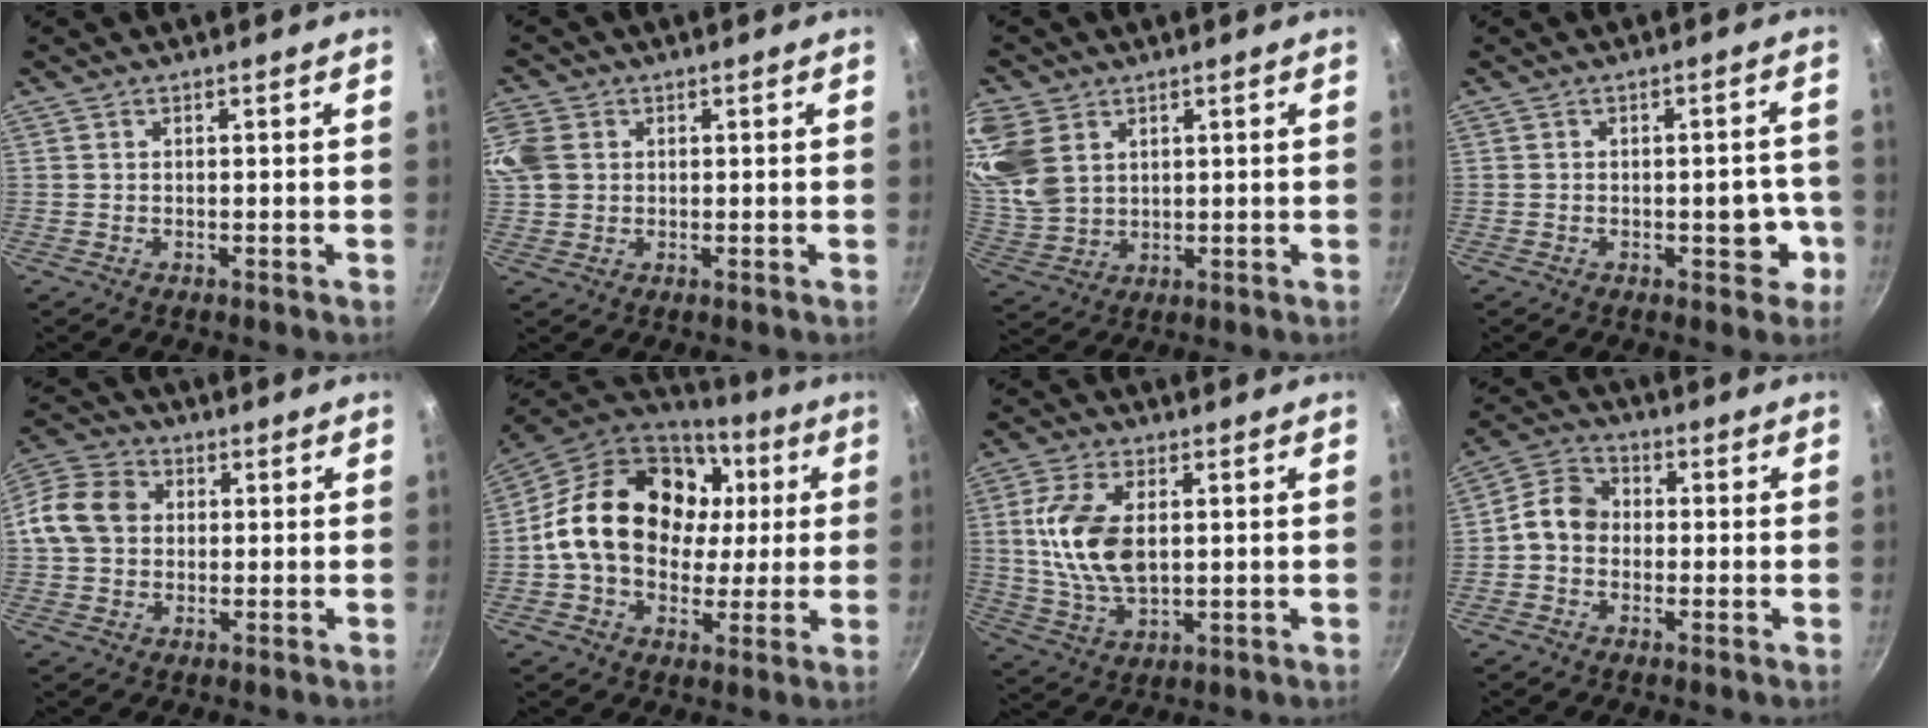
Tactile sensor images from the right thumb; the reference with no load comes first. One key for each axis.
{"total": 10.3, "fx": 2.1, "fy": 8.3, "fz": 5.8, "tx": -0.146, "ty": 0.019, "tz": 0.037}
{"total": 13.8, "fx": 5.0, "fy": 10.1, "fz": 7.9, "tx": -0.166, "ty": -0.013, "tz": 0.111}
{"total": 5.6, "fx": -1.7, "fy": 3.2, "fz": 4.3, "tx": -0.017, "ty": 0.021, "tz": -0.023}
{"total": 10.5, "fx": 0.9, "fy": 8.7, "fz": 5.8, "tx": -0.089, "ty": 0.018, "tz": -0.002}
{"total": 24.0, "fx": 3.6, "fy": 18.0, "fz": 15.5, "tx": -0.245, "ty": 0.023, "tz": 0.056}
{"total": 12.5, "fx": 1.5, "fy": 6.9, "fz": 10.4, "tx": -0.198, "ty": -0.006, "tz": 0.031}
{"total": 7.0, "fx": -0.7, "fy": 5.8, "fz": 3.9, "tx": -0.044, "ty": 0.022, "tz": -0.036}